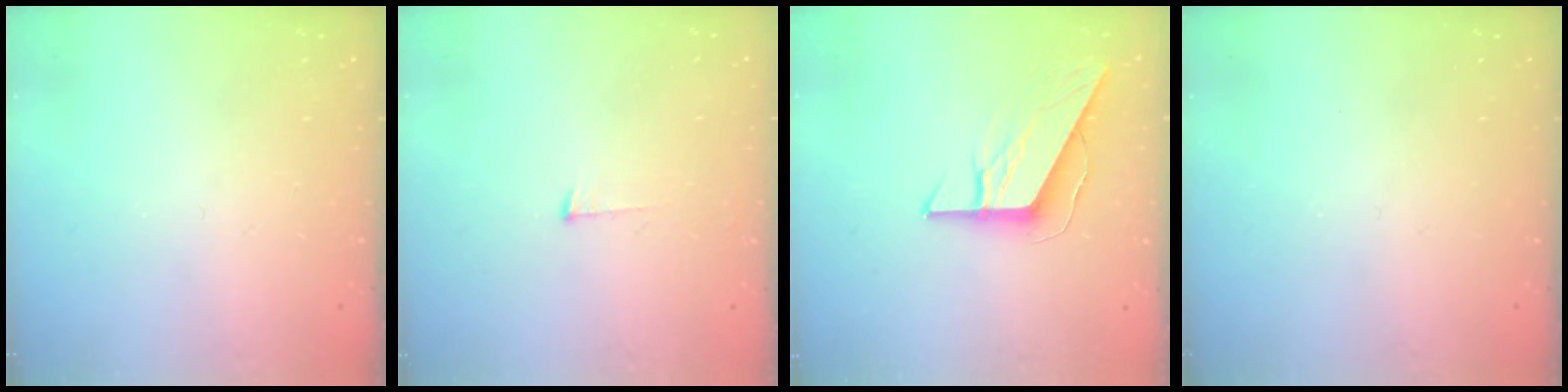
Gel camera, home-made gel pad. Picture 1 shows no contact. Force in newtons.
{"total": 6.1, "press": 6.1, "slide": 0.4}
{"total": 8.3, "press": 8.3, "slide": 0.7}
{"total": 0.0}